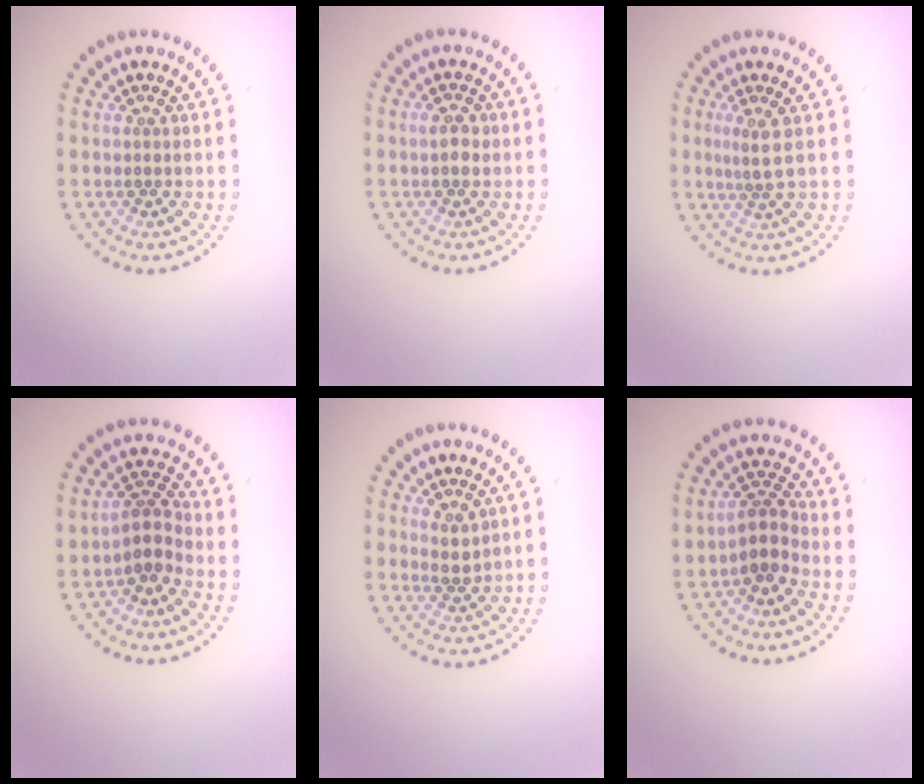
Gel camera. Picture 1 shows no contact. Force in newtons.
{"total": 1.4, "press": 1.4, "slide": 0.3}
{"total": 1.7, "press": 1.2, "slide": 1.3}
{"total": 2.5, "press": 1.9, "slide": 1.6}
{"total": 1.6, "press": 1.3, "slide": 0.9}
{"total": 2.6, "press": 2.1, "slide": 1.6}